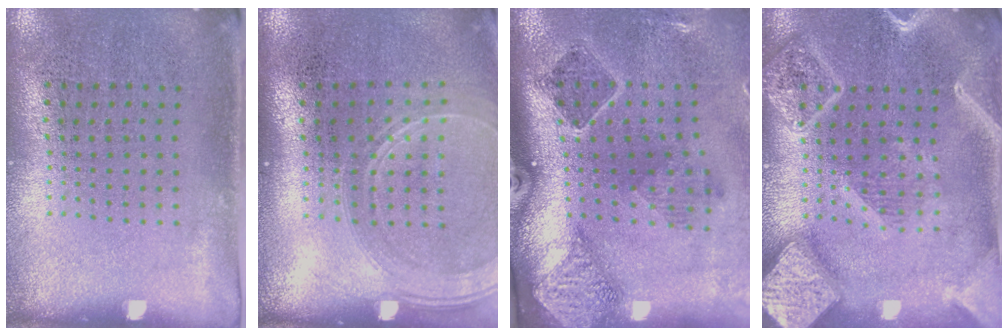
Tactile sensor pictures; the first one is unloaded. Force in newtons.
{"total": 1.7, "press": 1.6, "slide": 0.6}
{"total": 2.3, "press": 1.7, "slide": 1.5}
{"total": 4.1, "press": 4.1, "slide": 0.5}